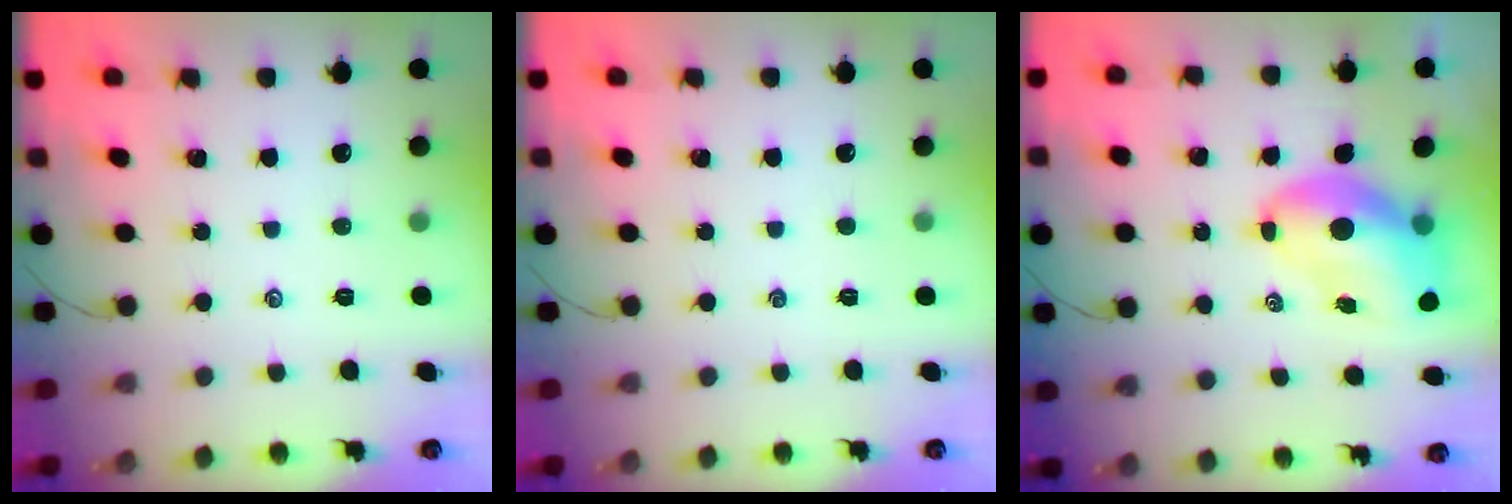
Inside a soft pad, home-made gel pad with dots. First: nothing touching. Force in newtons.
{"total": 0.0}
{"total": 10.8, "press": 10.4, "slide": 3.2}